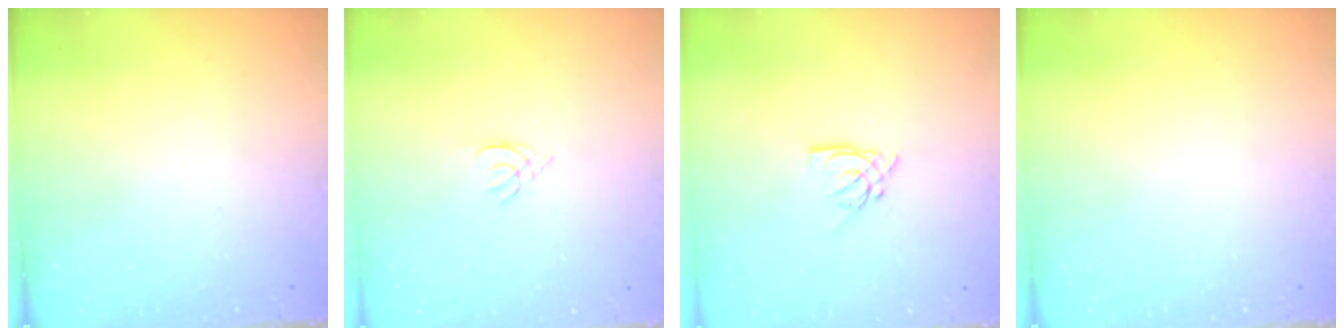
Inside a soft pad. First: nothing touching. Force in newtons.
{"total": 1.2, "press": 1.2, "slide": 0.3}
{"total": 4.3, "press": 4.2, "slide": 0.5}
{"total": 0.0}